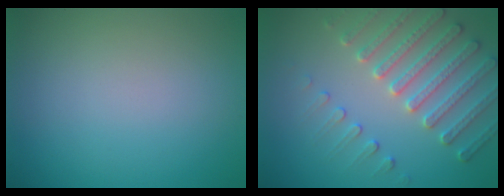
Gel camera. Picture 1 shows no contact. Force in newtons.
{"total": 4.4, "press": 4.3, "slide": 1.2}